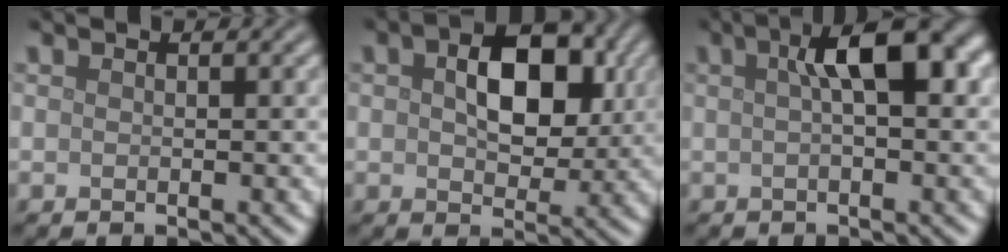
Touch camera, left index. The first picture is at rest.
{"total": 7.4, "force": [1.4, 4.6, 5.7], "torque": [-0.090, 0.002, 0.017]}
{"total": 6.0, "force": [1.5, 1.7, 5.5], "torque": [-0.076, 0.013, 0.018]}